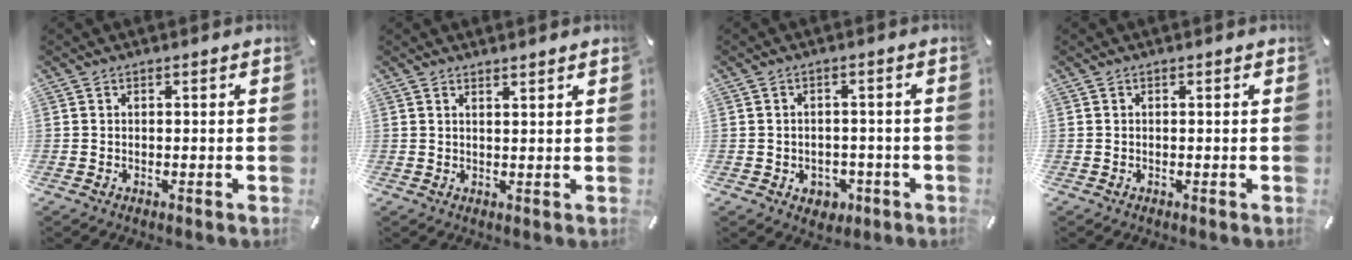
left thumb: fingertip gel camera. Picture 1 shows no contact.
{"total": 1.5, "force": [1.5, -0.2, 0.4], "torque": [-0.009, -0.006, 0.028]}
{"total": 4.1, "force": [-1.3, 3.5, 1.7], "torque": [-0.011, 0.002, -0.026]}
{"total": 0.0}